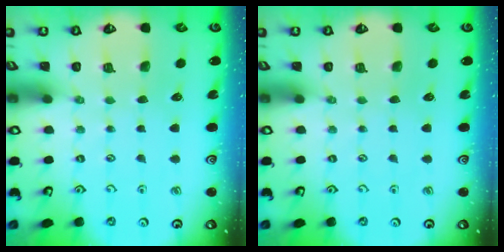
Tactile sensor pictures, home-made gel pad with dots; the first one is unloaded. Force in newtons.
{"total": 0.0}